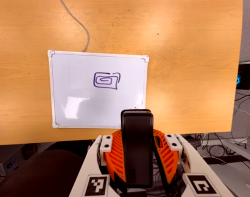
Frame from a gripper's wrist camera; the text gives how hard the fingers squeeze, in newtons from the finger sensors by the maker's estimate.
{"total": 8.1, "left": 6.2, "right": 10.0}